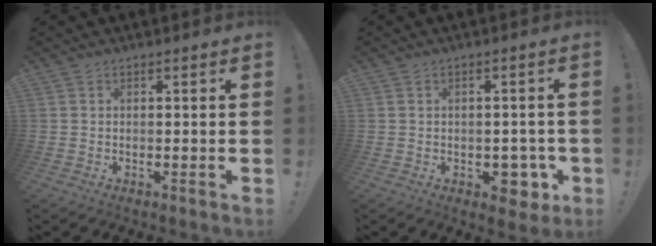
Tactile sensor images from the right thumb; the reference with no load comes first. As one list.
[{"total": 6.8, "force": [-2.0, 5.0, 4.2], "torque": [-0.036, 0.012, -0.027]}]